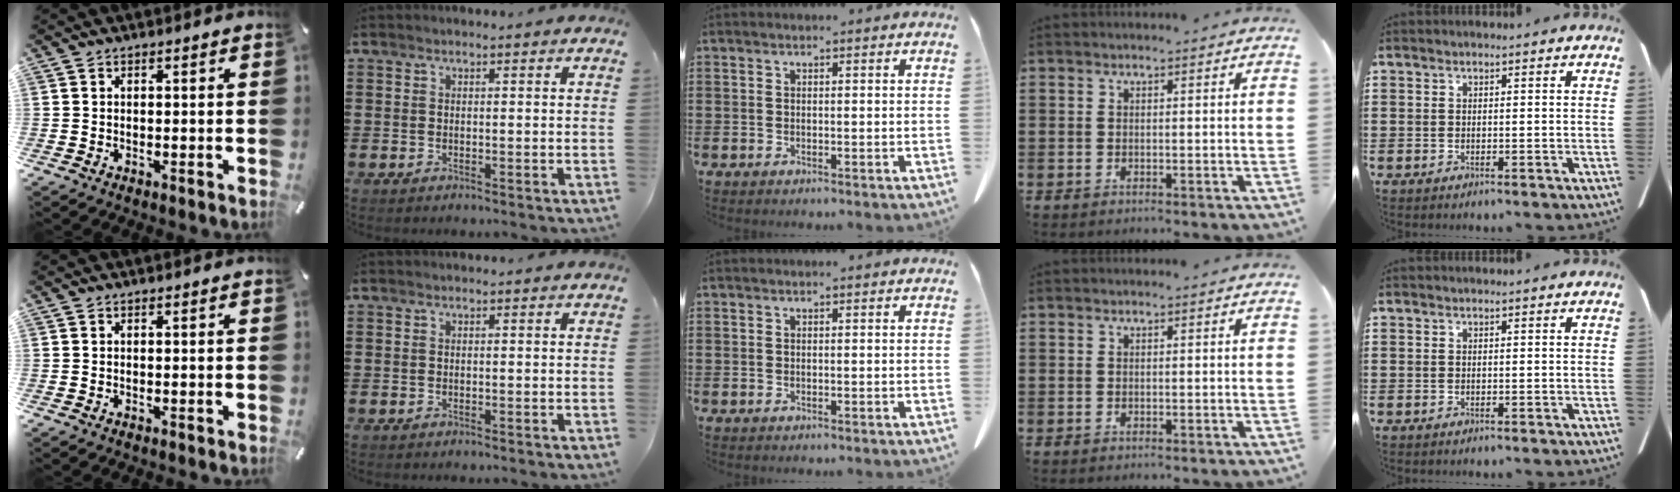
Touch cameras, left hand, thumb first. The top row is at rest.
{}